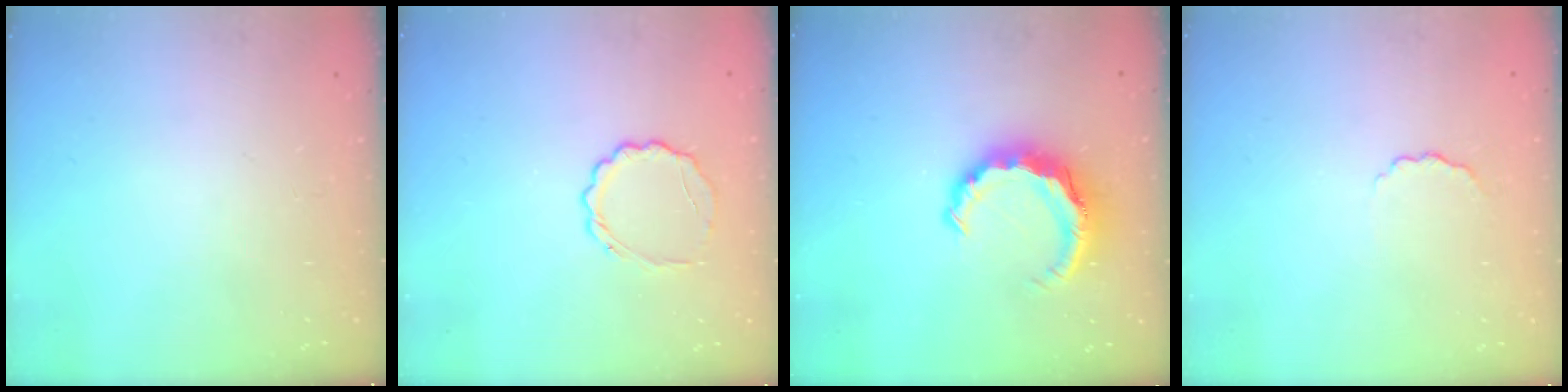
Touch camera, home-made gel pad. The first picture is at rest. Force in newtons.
{"total": 5.6, "press": 5.4, "slide": 1.4}
{"total": 8.6, "press": 8.5, "slide": 1.1}
{"total": 3.1, "press": 3.0, "slide": 0.9}